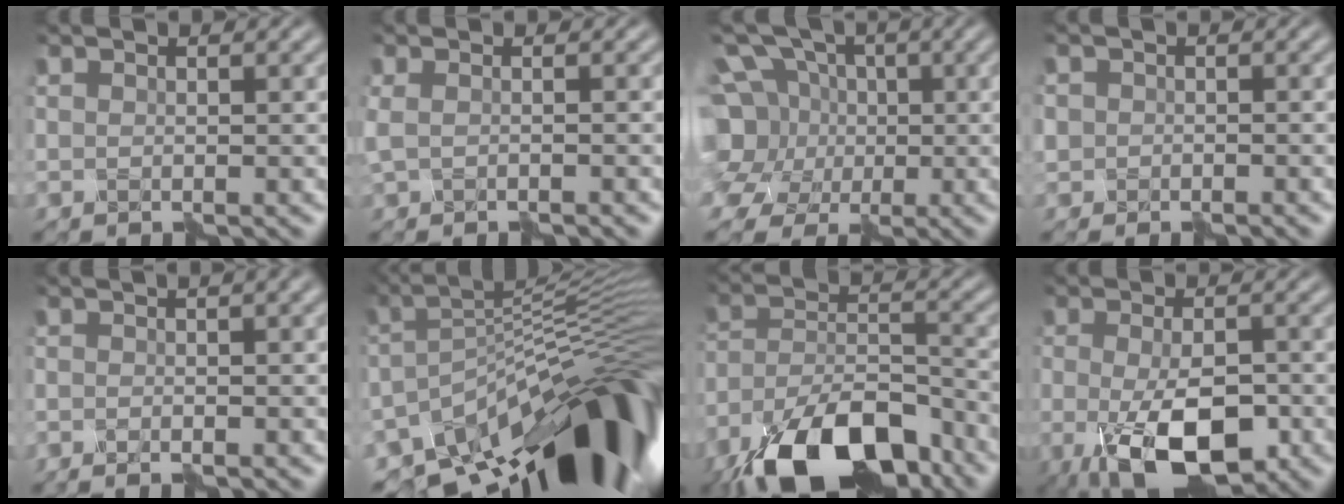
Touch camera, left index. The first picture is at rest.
{"total": 1.3, "force": [-0.7, 0.6, 1.0], "torque": [-0.021, -0.004, -0.013]}
{"total": 10.8, "force": [-0.4, 9.6, 4.8], "torque": [-0.127, 0.022, -0.044]}
{"total": 1.4, "force": [-0.8, 1.2, -0.2], "torque": [0.012, -0.003, -0.019]}
{"total": 3.2, "force": [-0.7, 1.1, 2.9], "torque": [-0.015, 0.010, -0.021]}
{"total": 15.1, "force": [-8.9, 4.9, 11.1], "torque": [-0.159, 0.016, -0.162]}
{"total": 14.3, "force": [-10.5, 5.4, 8.1], "torque": [-0.156, -0.008, -0.188]}
{"total": 8.5, "force": [-3.5, 3.6, 6.9], "torque": [-0.124, -0.013, -0.060]}